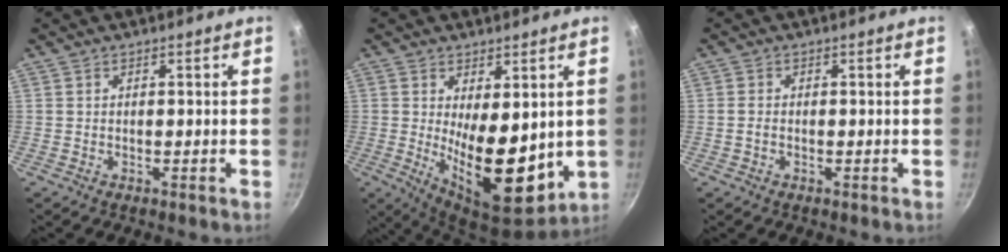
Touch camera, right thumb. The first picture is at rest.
{"total": 15.0, "force": [0.2, 6.9, 13.4], "torque": [-0.177, -0.038, 0.019]}
{"total": 1.5, "force": [-0.3, 1.1, 0.9], "torque": [-0.019, 0.006, -0.008]}